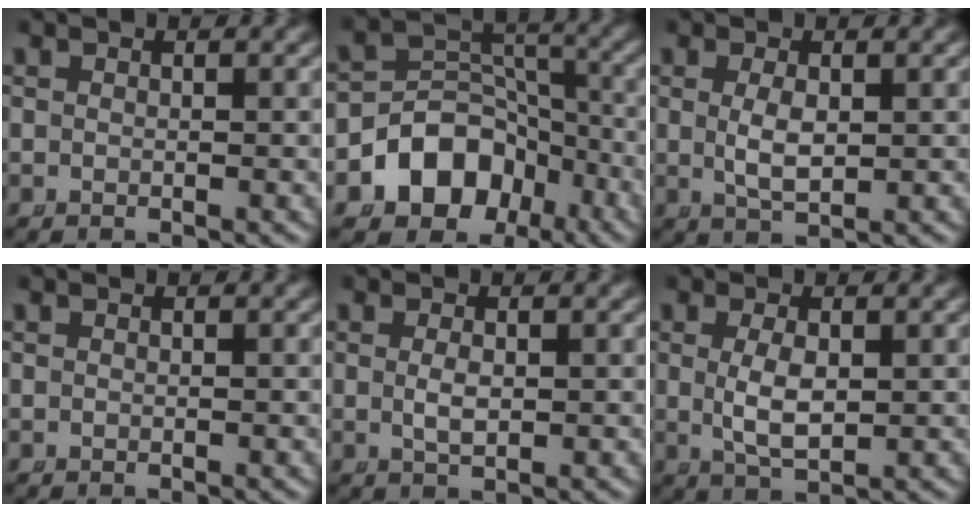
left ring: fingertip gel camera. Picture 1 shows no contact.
{"total": 10.3, "force": [-4.3, 8.5, 4.0], "torque": [-0.071, -0.026, -0.067]}
{"total": 2.6, "force": [0.1, 1.0, 2.4], "torque": [-0.050, -0.012, 0.014]}
{"total": 0.0}
{"total": 1.6, "force": [0.0, 0.6, 1.4], "torque": [-0.031, -0.011, 0.009]}
{"total": 3.2, "force": [0.0, 1.2, 2.9], "torque": [-0.063, -0.013, 0.013]}